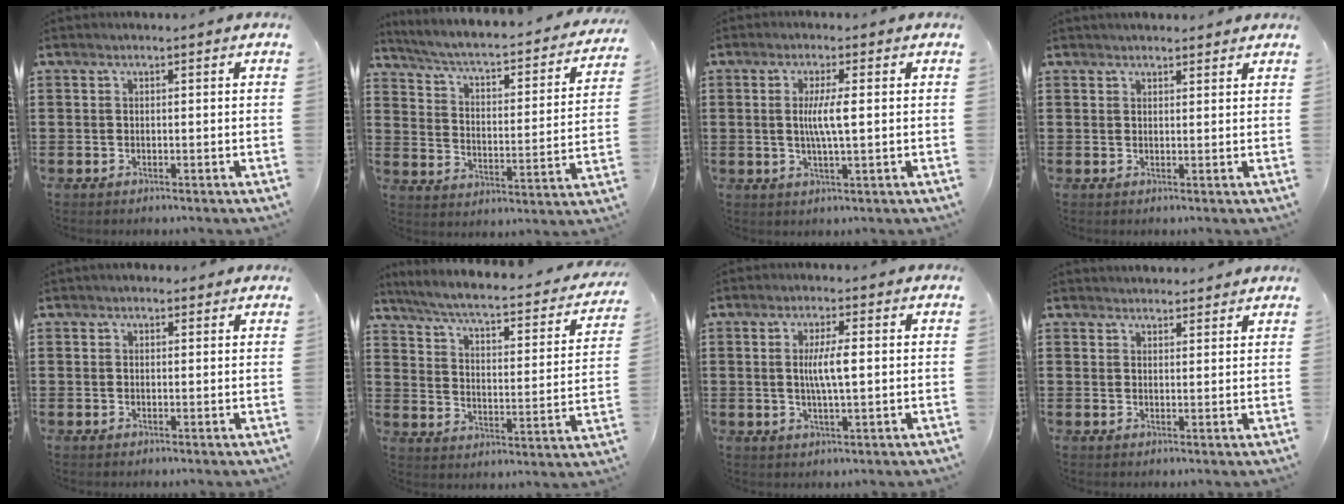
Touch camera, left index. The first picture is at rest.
{"total": 3.5, "force": [2.7, 0.3, 2.1], "torque": [-0.059, -0.031, 0.034]}
{"total": 4.4, "force": [0.3, 0.4, 4.4], "torque": [-0.090, -0.006, -0.001]}
{"total": 1.7, "force": [1.6, 0.4, 0.2], "torque": [-0.007, 0.002, 0.032]}
{"total": 1.2, "force": [0.9, 0.7, 0.4], "torque": [-0.001, 0.004, 0.015]}
{"total": 4.4, "force": [3.6, 0.1, 2.6], "torque": [-0.070, -0.033, 0.050]}
{"total": 4.6, "force": [0.4, 0.7, 4.6], "torque": [-0.086, 0.001, 0.004]}
{"total": 2.2, "force": [2.2, 0.3, -0.1], "torque": [-0.004, -0.002, 0.042]}